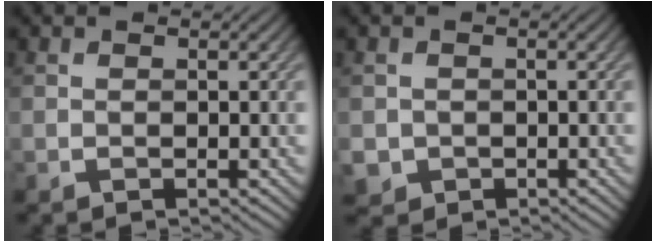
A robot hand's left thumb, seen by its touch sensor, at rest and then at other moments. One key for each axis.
{"total": 2.2, "fx": -0.5, "fy": 2.1, "fz": 0.4, "tx": -0.014, "ty": -0.014, "tz": -0.011}